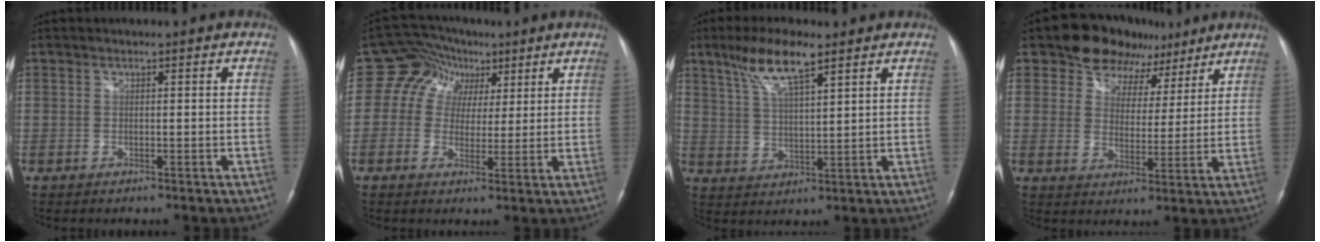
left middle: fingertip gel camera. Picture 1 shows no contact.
{"total": 7.3, "force": [2.6, 6.6, 2.0], "torque": [-0.029, 0.032, 0.043]}
{"total": 8.7, "force": [5.7, 1.5, 6.4], "torque": [-0.131, 0.009, 0.109]}
{"total": 9.9, "force": [6.7, 6.7, 2.7], "torque": [-0.024, 0.024, 0.101]}